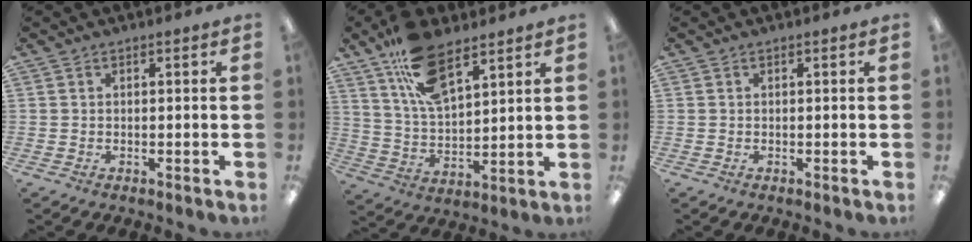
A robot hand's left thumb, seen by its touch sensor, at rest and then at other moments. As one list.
[{"total": 14.8, "force": [9.7, 6.5, 9.2], "torque": [-0.172, -0.037, 0.177]}, {"total": 0.0}]